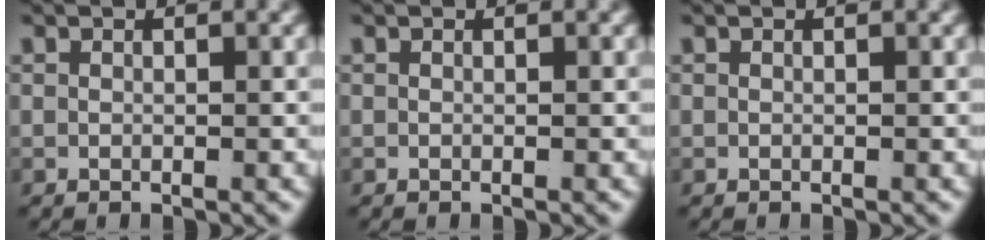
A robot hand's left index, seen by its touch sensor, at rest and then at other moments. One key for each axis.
{"total": 0.0}
{"total": 0.0}